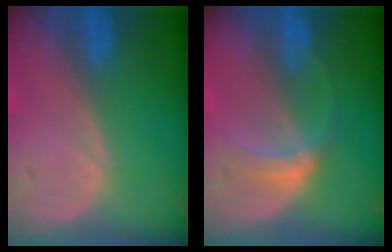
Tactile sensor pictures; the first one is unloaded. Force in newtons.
{"total": 3.7, "press": 3.3, "slide": 1.7}